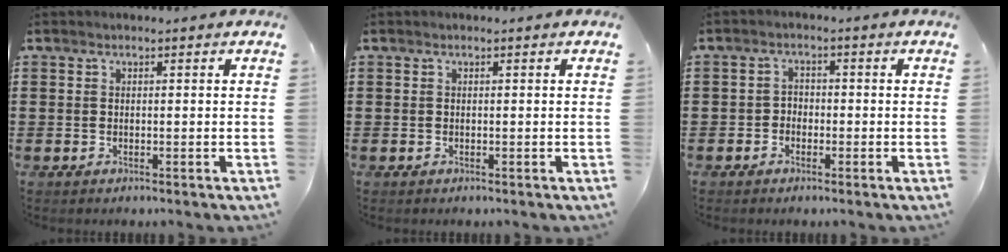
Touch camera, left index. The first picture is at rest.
{"total": 0.0}
{"total": 1.7, "force": [-1.2, 1.2, 0.3], "torque": [-0.011, 0.004, -0.027]}